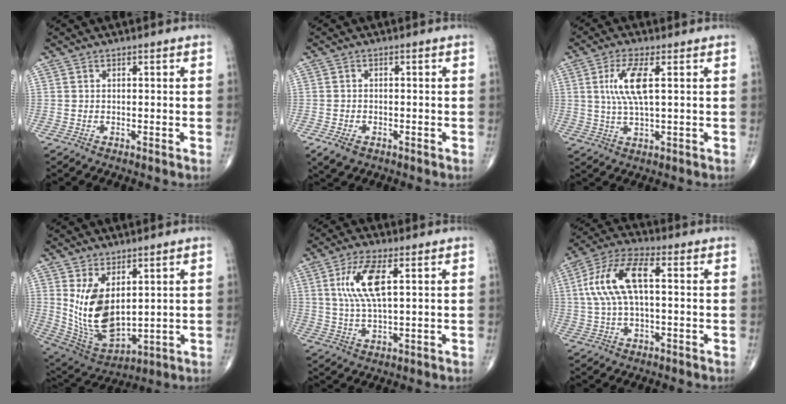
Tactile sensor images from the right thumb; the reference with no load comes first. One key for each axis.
{"total": 3.3, "fx": -1.8, "fy": 2.0, "fz": 2.0, "tx": -0.036, "ty": 0.000, "tz": -0.024}
{"total": 7.4, "fx": 1.7, "fy": 1.8, "fz": 7.0, "tx": -0.159, "ty": -0.004, "tz": 0.036}
{"total": 13.4, "fx": 3.2, "fy": 7.2, "fz": 10.9, "tx": -0.192, "ty": -0.024, "tz": 0.087}
{"total": 9.3, "fx": 2.7, "fy": 3.0, "fz": 8.4, "tx": -0.180, "ty": -0.006, "tz": 0.057}
{"total": 12.2, "fx": 1.6, "fy": 5.1, "fz": 11.0, "tx": -0.238, "ty": 0.036, "tz": 0.028}